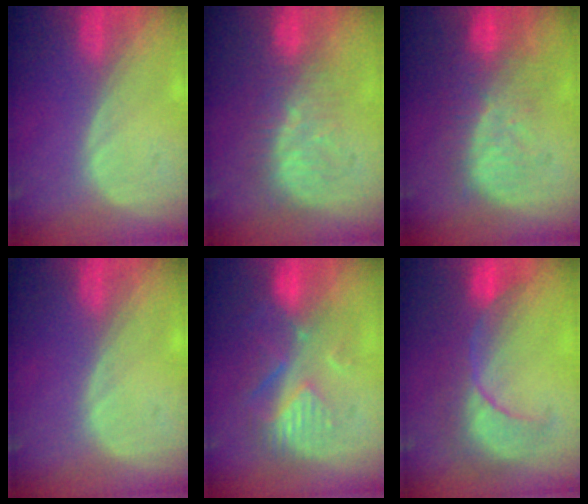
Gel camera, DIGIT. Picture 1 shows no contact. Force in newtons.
{"total": 7.9, "press": 7.4, "slide": 2.6}
{"total": 10.2, "press": 8.6, "slide": 5.4}
{"total": 0.0}
{"total": 8.7, "press": 7.8, "slide": 4.0}
{"total": 8.3, "press": 8.2, "slide": 1.1}